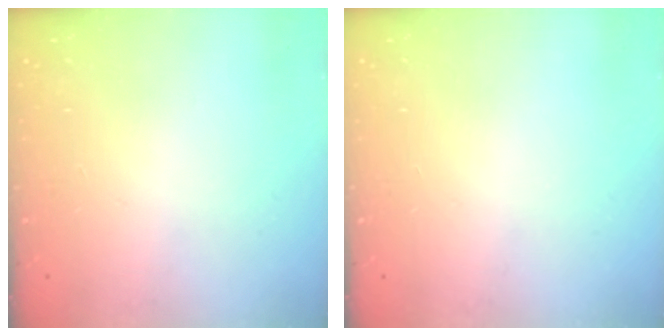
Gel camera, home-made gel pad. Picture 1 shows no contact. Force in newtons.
{"total": 0.0}